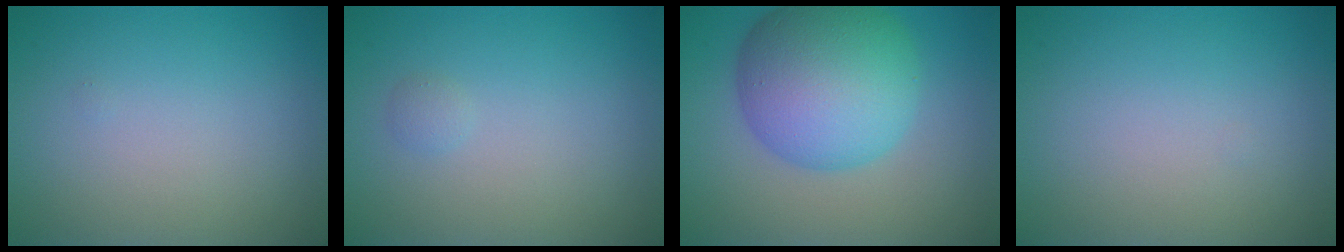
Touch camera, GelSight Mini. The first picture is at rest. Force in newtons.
{"total": 0.6, "press": 0.6, "slide": 0.0}
{"total": 10.5, "press": 10.5, "slide": 0.2}
{"total": 0.0}